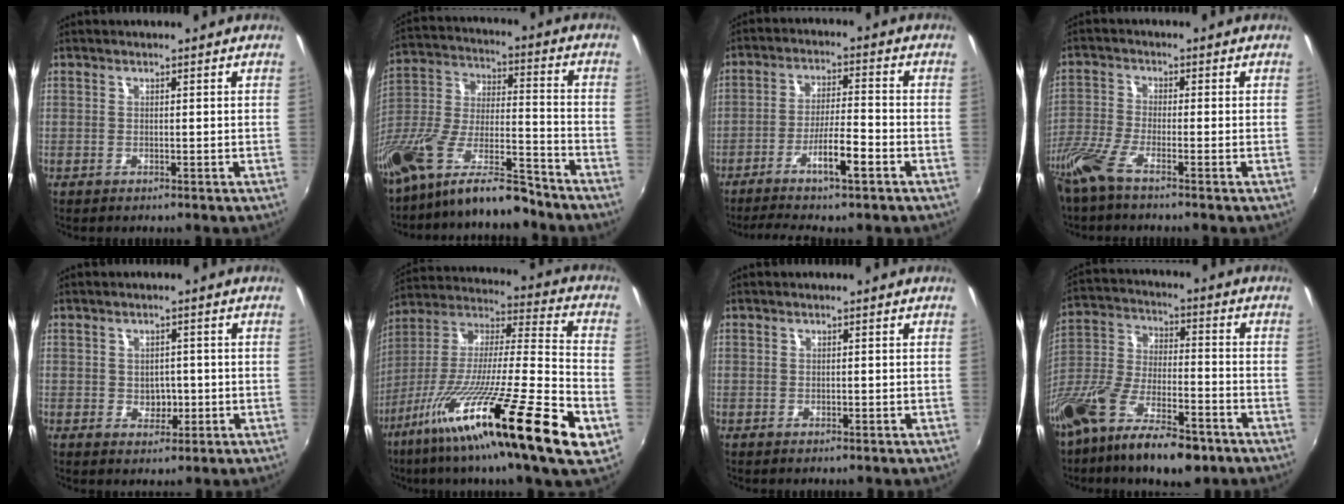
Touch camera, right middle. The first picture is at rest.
{"total": 16.4, "force": [-12.7, 3.8, 9.8], "torque": [-0.202, -0.013, -0.234]}
{"total": 8.1, "force": [-5.0, 0.2, 6.3], "torque": [-0.135, -0.001, -0.089]}
{"total": 6.6, "force": [-4.9, 0.8, 4.4], "torque": [-0.109, -0.018, -0.104]}
{"total": 2.8, "force": [-0.2, 2.4, 1.4], "torque": [-0.019, 0.003, 0.002]}
{"total": 28.2, "force": [-13.7, 2.2, 24.5], "torque": [-0.395, -0.051, -0.240]}
{"total": 0.0}
{"total": 17.6, "force": [-11.1, 6.2, 12.1], "torque": [-0.249, -0.031, -0.203]}